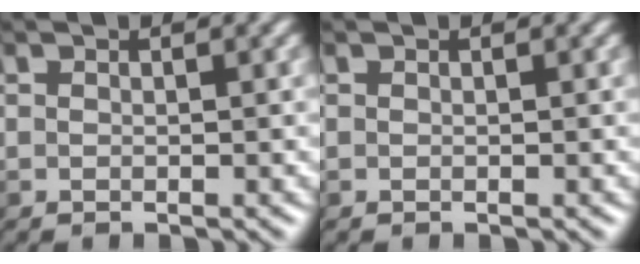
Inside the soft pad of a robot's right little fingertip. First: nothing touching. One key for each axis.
{"total": 0.0}